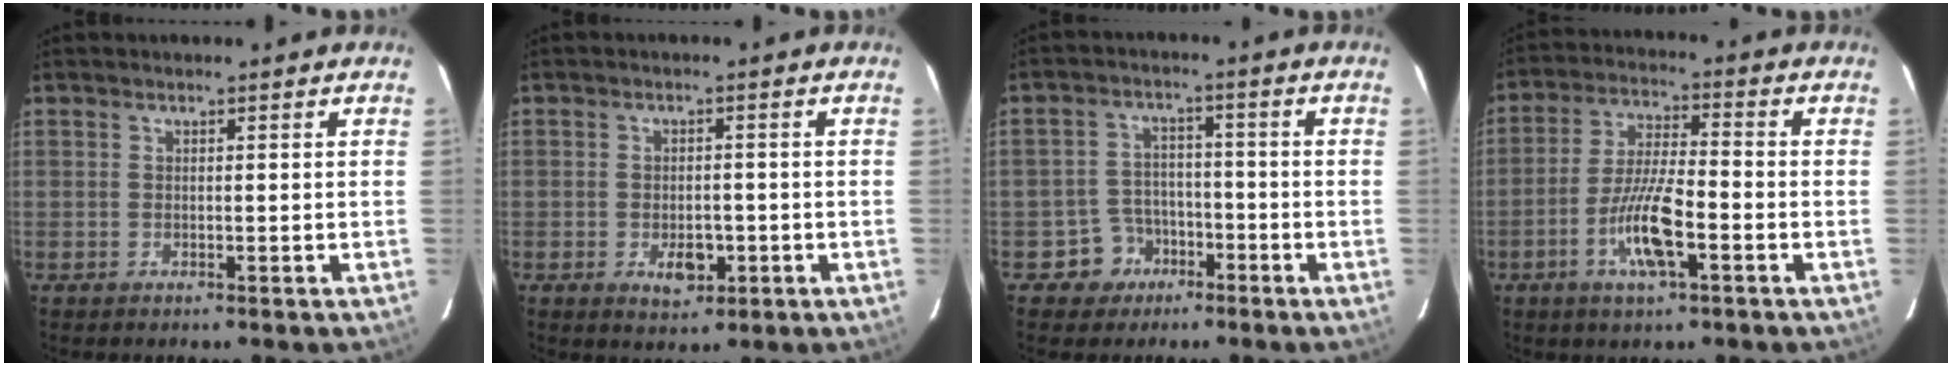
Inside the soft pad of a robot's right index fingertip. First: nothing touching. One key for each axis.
{"total": 4.1, "fx": -1.4, "fy": 2.3, "fz": 3.1, "tx": -0.045, "ty": 0.000, "tz": -0.012}
{"total": 5.4, "fx": -2.8, "fy": 4.7, "fz": 0.2, "tx": 0.002, "ty": 0.016, "tz": -0.039}
{"total": 9.7, "fx": -3.7, "fy": 1.7, "fz": 8.8, "tx": -0.171, "ty": -0.003, "tz": -0.070}